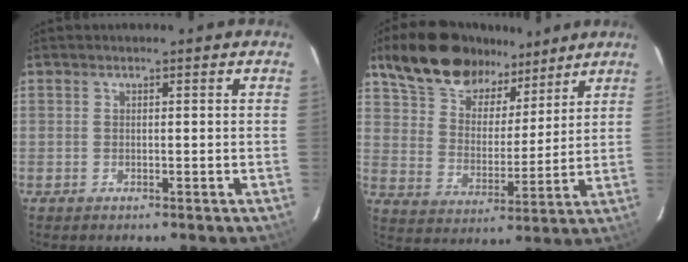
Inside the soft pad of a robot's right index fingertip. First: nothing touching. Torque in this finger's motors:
{"motor_torque": [0.40, 0.38, 0.37, 0.06]}